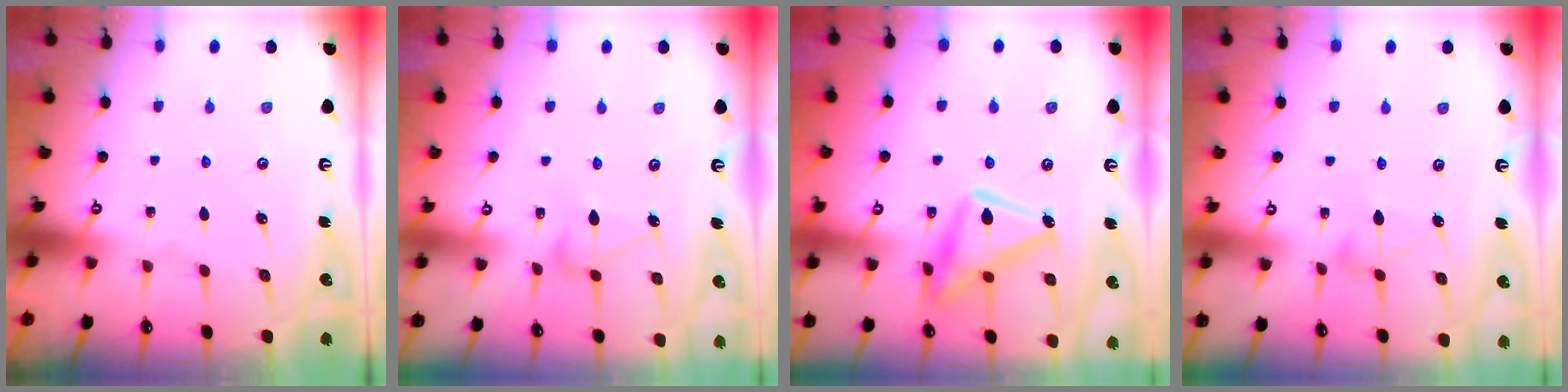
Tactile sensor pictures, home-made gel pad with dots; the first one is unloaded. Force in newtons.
{"total": 8.0, "press": 8.0, "slide": 0.4}
{"total": 16.8, "press": 16.8, "slide": 1.0}
{"total": 3.9, "press": 3.9, "slide": 0.2}